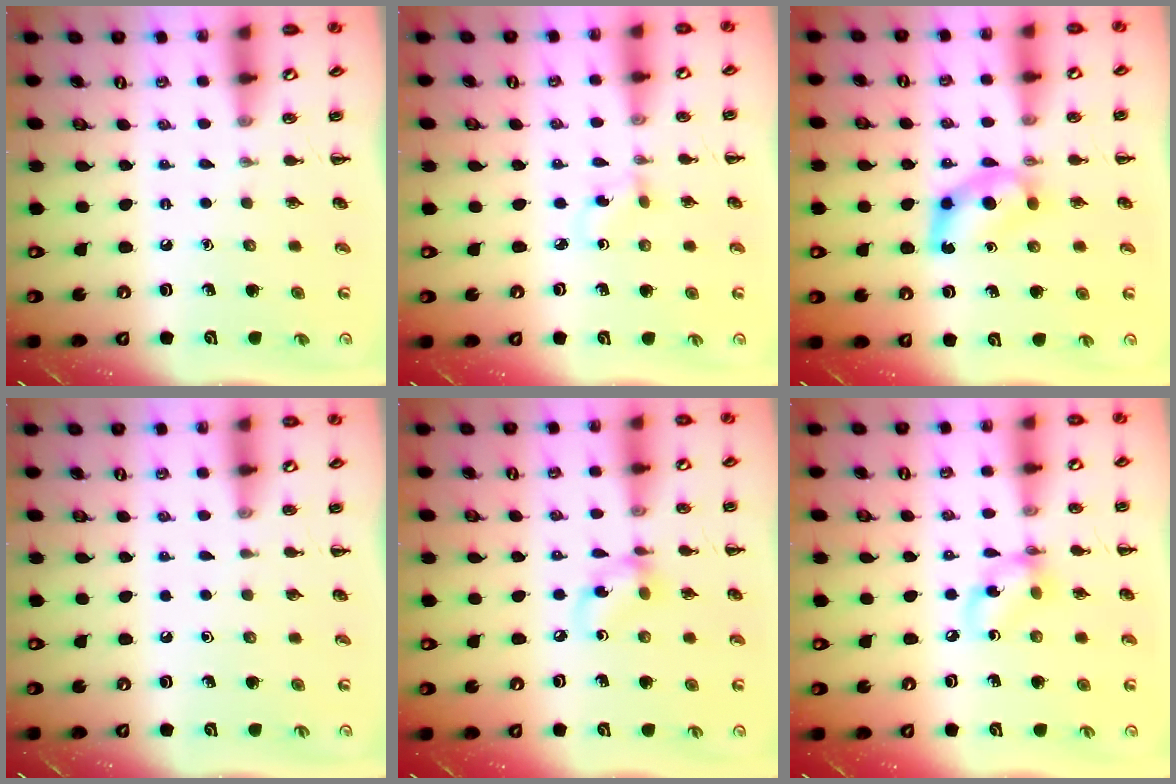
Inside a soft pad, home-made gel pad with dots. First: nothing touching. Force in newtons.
{"total": 2.1, "press": 1.9, "slide": 0.9}
{"total": 6.2, "press": 6.2, "slide": 0.9}
{"total": 0.0}
{"total": 7.4, "press": 7.4, "slide": 0.9}
{"total": 7.0, "press": 6.9, "slide": 1.1}